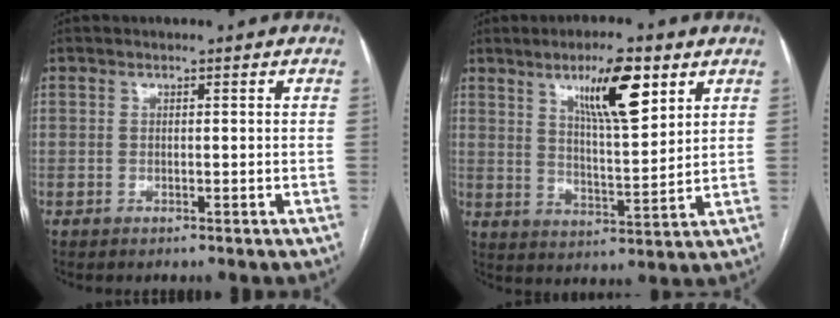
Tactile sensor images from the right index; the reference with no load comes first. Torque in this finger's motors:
{"motor_torque": [0.72, 0.50, 0.57, 0.11]}